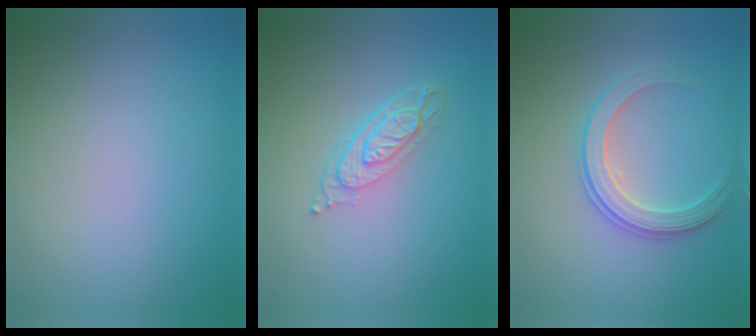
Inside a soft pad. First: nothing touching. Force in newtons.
{"total": 3.4, "press": 2.6, "slide": 2.2}
{"total": 2.9, "press": 2.8, "slide": 0.6}